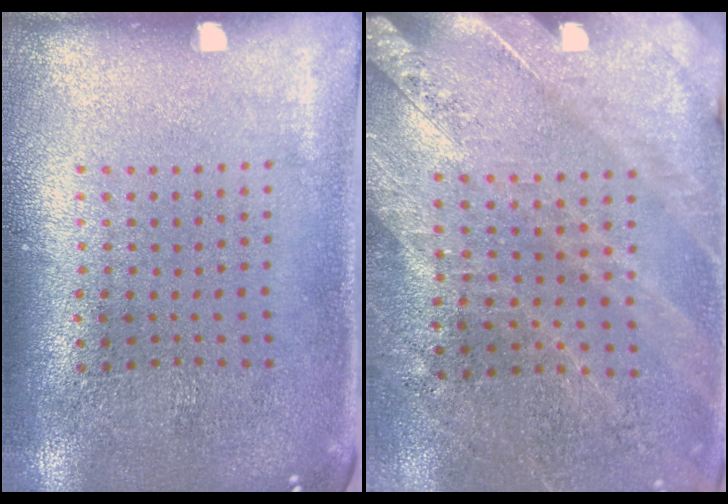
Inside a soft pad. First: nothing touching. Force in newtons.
{"total": 2.4, "press": 2.4, "slide": 0.6}